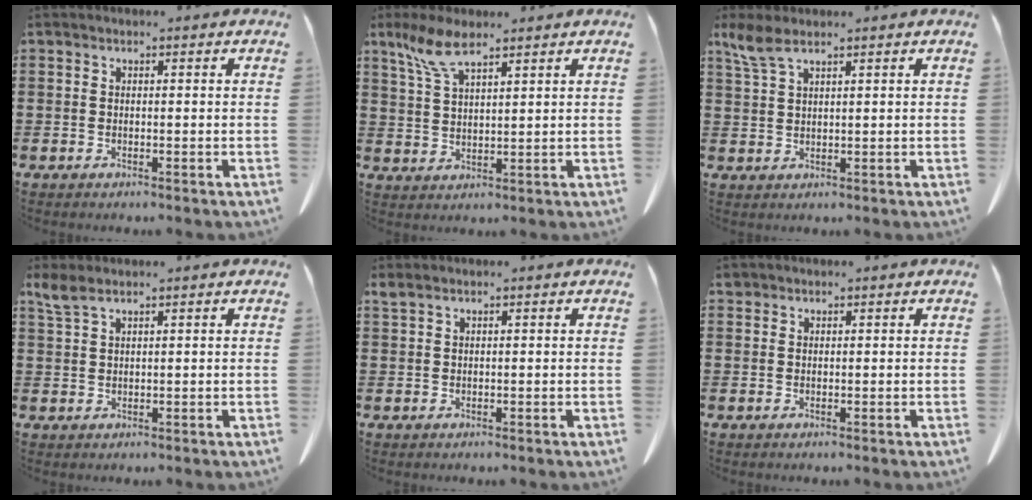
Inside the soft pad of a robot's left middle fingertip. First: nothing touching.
{"total": 6.4, "force": [4.2, 1.7, 4.5], "torque": [-0.106, -0.003, 0.074]}
{"total": 3.9, "force": [2.6, 1.0, 2.7], "torque": [-0.069, -0.001, 0.046]}
{"total": 2.8, "force": [1.9, 0.7, 2.0], "torque": [-0.044, 0.002, 0.034]}
{"total": 0.9, "force": [0.6, 0.1, 0.6], "torque": [-0.014, 0.000, 0.012]}
{"total": 0.7, "force": [0.6, 0.4, 0.1], "torque": [-0.005, 0.002, 0.012]}